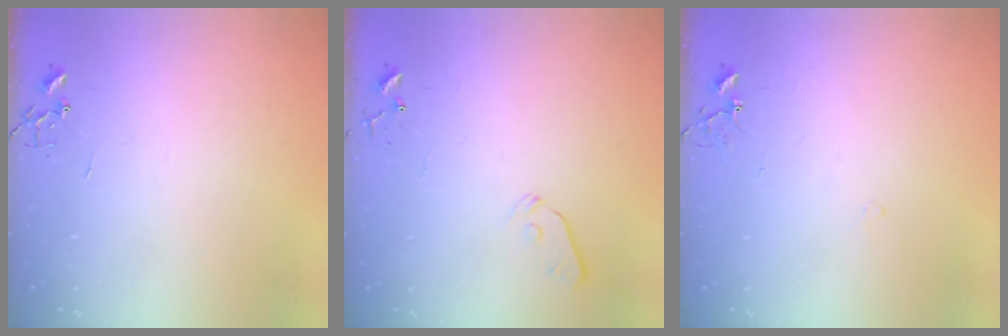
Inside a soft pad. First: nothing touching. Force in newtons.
{"total": 4.4, "press": 4.3, "slide": 0.6}
{"total": 6.8, "press": 6.8, "slide": 0.5}